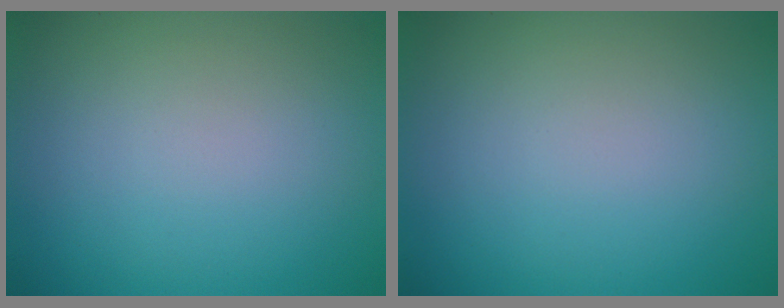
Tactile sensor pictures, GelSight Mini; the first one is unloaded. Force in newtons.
{"total": 0.0}